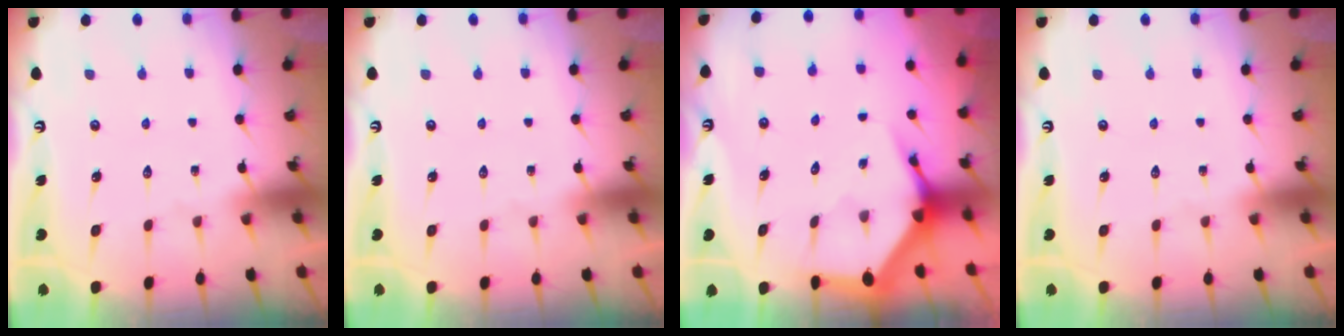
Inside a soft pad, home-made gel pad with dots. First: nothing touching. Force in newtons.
{"total": 0.0}
{"total": 4.0, "press": 4.0, "slide": 0.5}
{"total": 0.0}